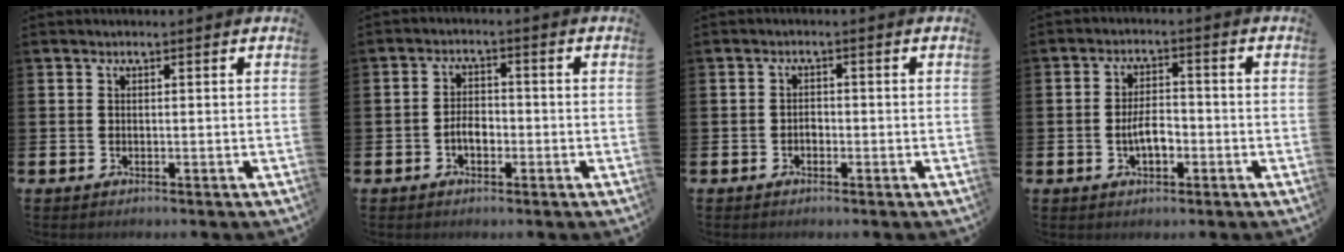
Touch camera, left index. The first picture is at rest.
{"total": 2.9, "force": [-1.0, 1.7, 2.0], "torque": [-0.033, 0.005, -0.022]}
{"total": 1.2, "force": [-0.6, 0.9, 0.5], "torque": [-0.006, 0.000, -0.014]}
{"total": 4.0, "force": [-1.1, 1.9, 3.4], "torque": [-0.046, 0.002, -0.024]}